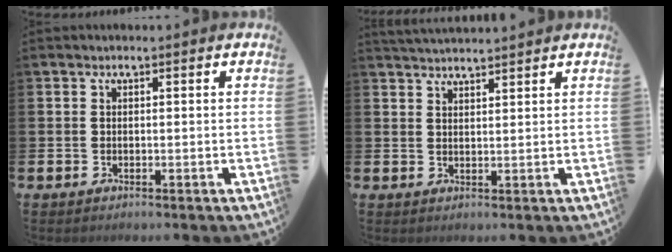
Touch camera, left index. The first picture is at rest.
{"total": 3.0, "force": [3.0, 0.1, 0.2], "torque": [-0.007, -0.013, 0.054]}